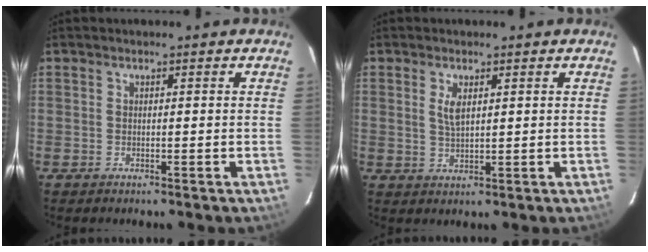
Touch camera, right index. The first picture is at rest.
{"total": 3.1, "force": [1.1, 1.3, 2.6], "torque": [-0.049, -0.001, 0.023]}